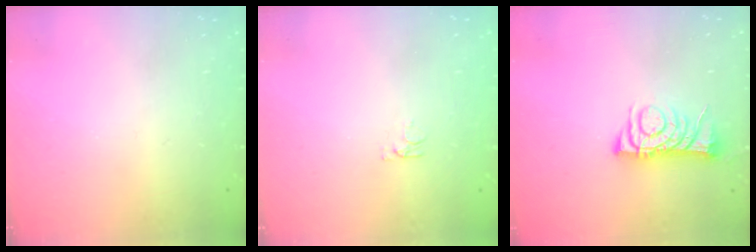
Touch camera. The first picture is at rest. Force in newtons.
{"total": 4.1, "press": 4.1, "slide": 0.6}
{"total": 8.0, "press": 7.9, "slide": 1.1}